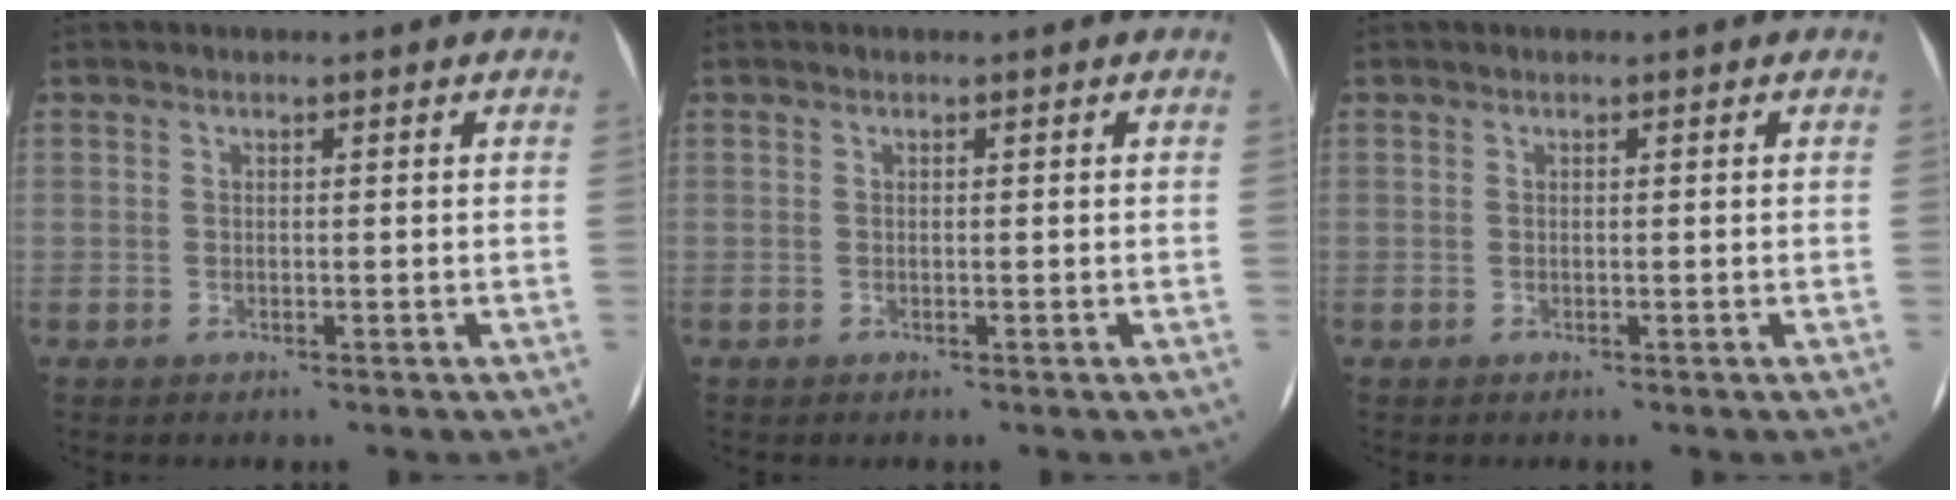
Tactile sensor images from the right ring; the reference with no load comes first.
{"total": 0.0}
{"total": 0.0}